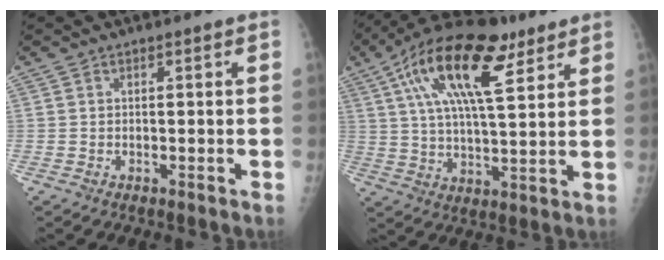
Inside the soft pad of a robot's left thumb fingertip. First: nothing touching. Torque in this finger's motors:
{"motor_torque": [0.64, 0.78, 1.76, -1.01, 0.55]}